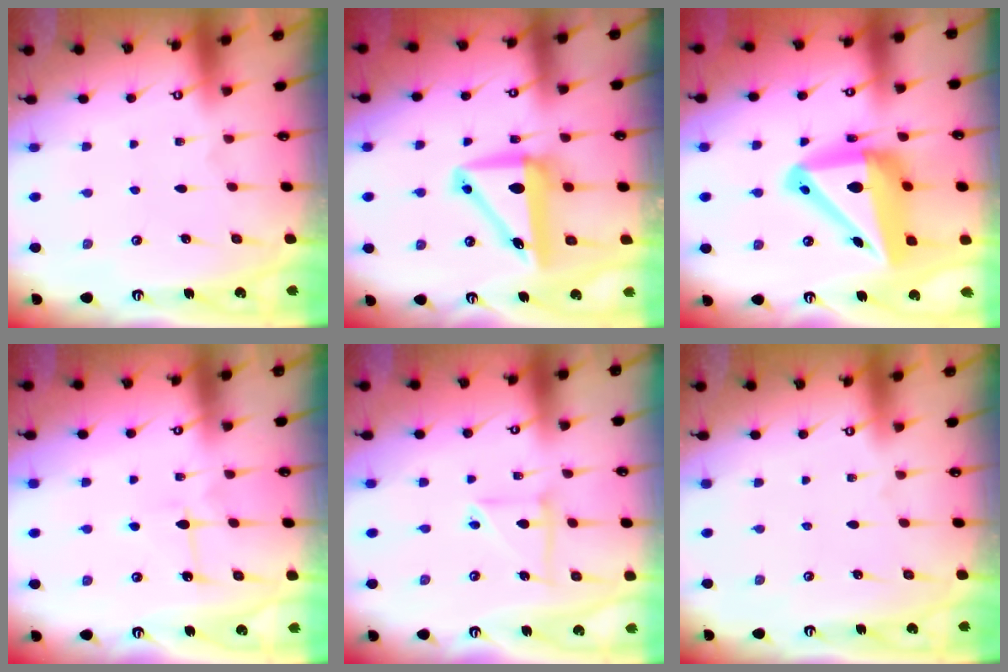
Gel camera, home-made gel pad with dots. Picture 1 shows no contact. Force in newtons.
{"total": 11.2, "press": 10.9, "slide": 2.3}
{"total": 19.5, "press": 19.2, "slide": 3.2}
{"total": 6.0, "press": 6.0, "slide": 0.8}
{"total": 5.9, "press": 5.8, "slide": 0.5}
{"total": 0.0}